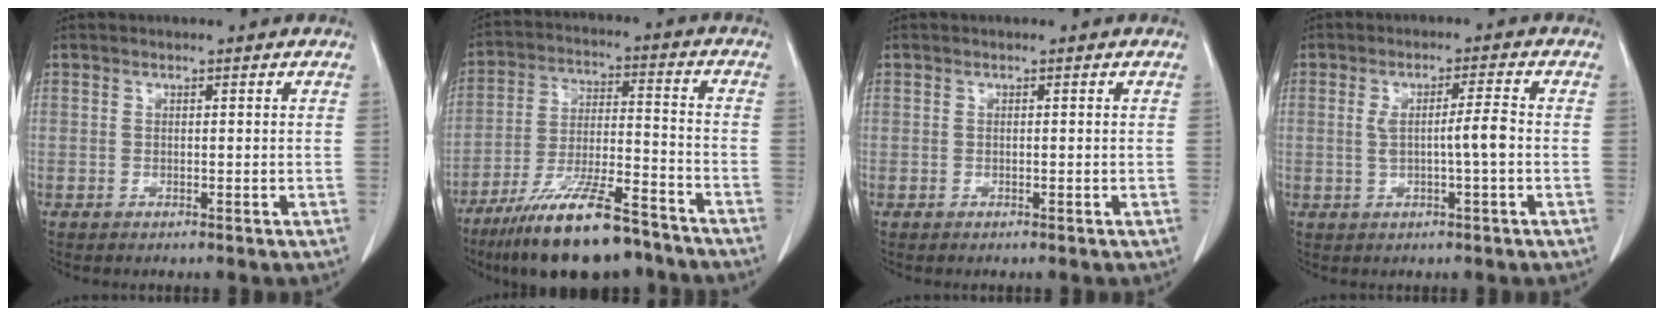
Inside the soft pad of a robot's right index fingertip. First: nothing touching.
{"total": 16.3, "force": [-12.6, 3.0, 9.9], "torque": [-0.180, -0.014, -0.218]}
{"total": 0.0}
{"total": 4.4, "force": [-0.2, -0.1, 4.4], "torque": [-0.077, 0.007, 0.003]}